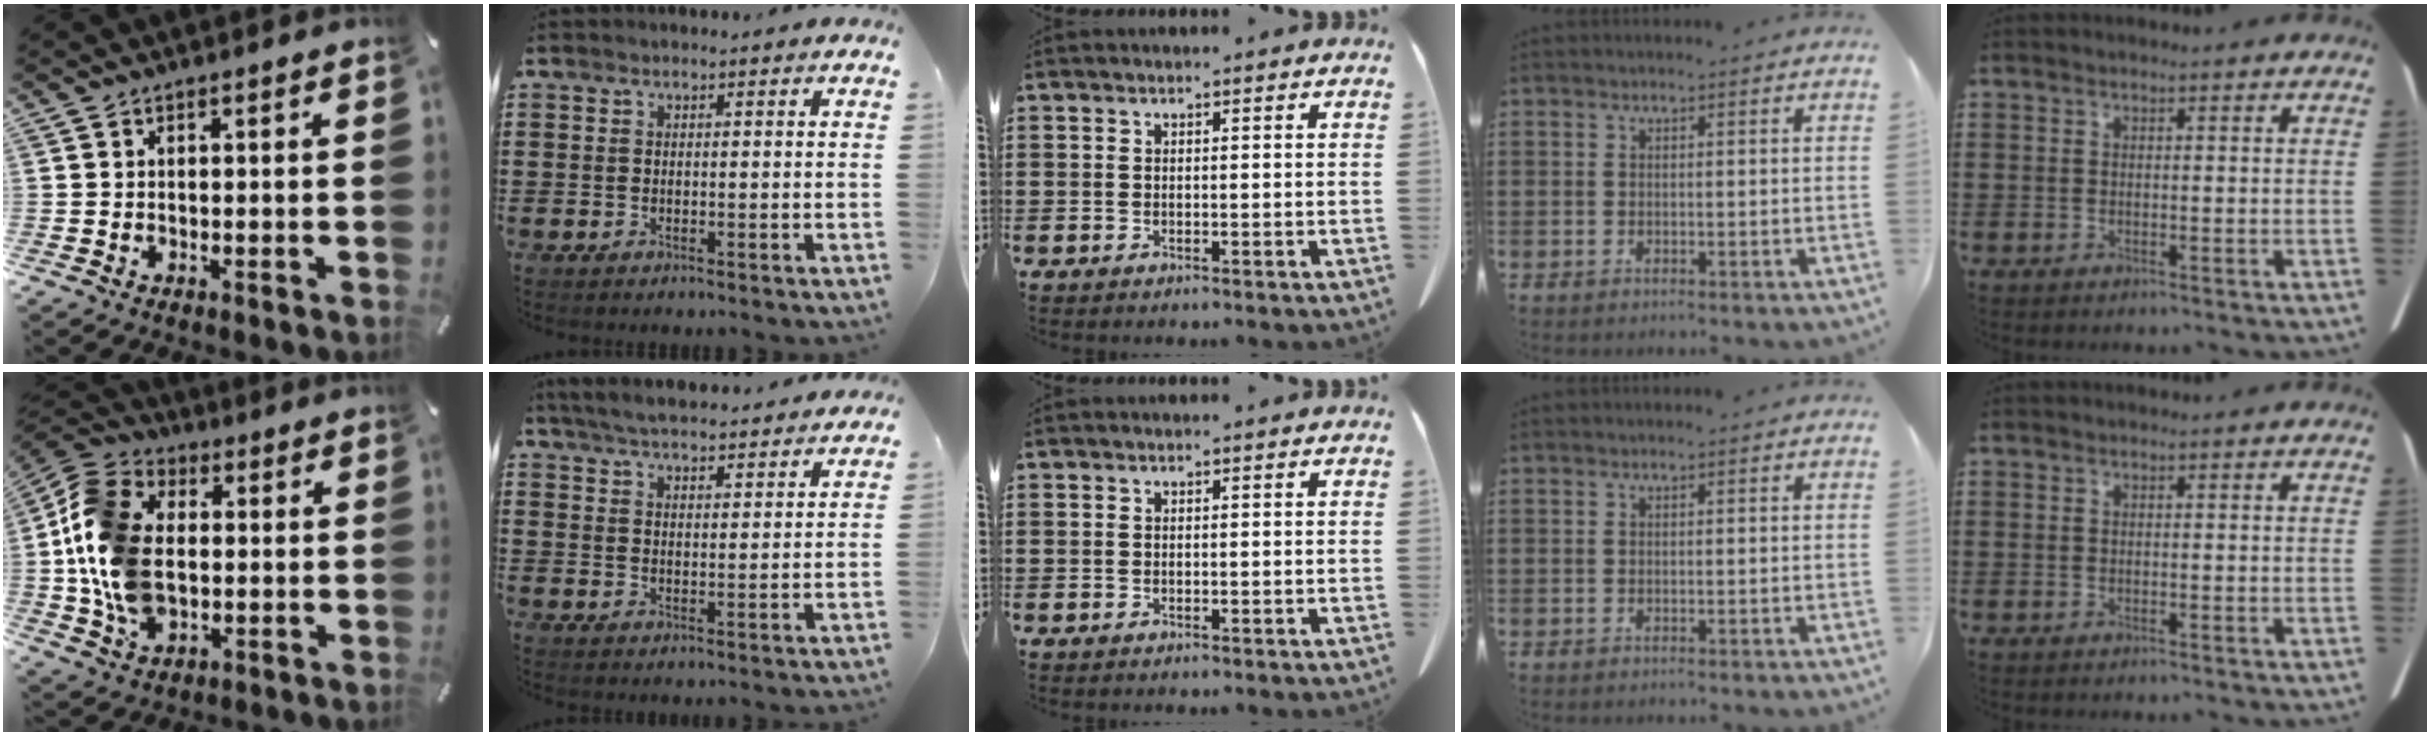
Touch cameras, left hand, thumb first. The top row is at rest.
{"thumb": {"total": 16.5, "force": [-1.2, 11.7, 11.6], "torque": [-0.270, 0.011, -0.022]}, "index": {"total": 4.9, "force": [4.8, 0.1, 1.0], "torque": [-0.038, -0.019, 0.085]}}